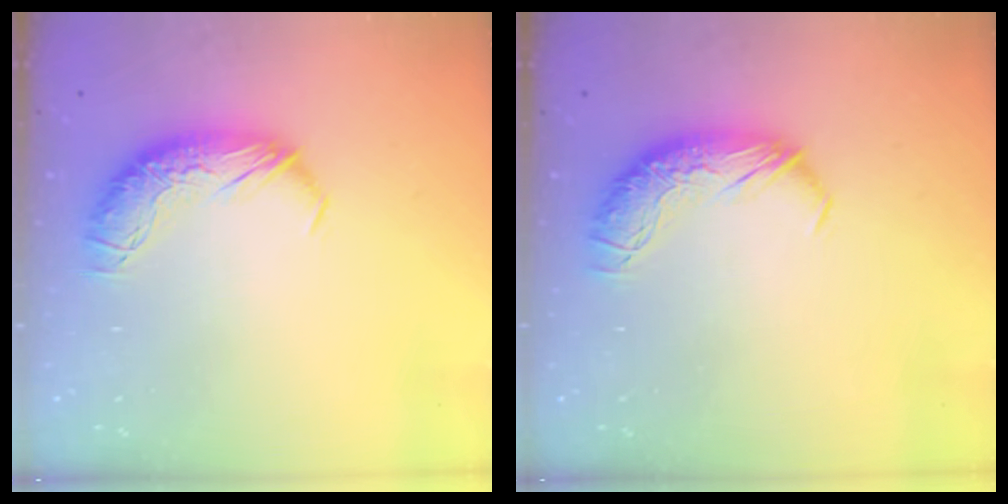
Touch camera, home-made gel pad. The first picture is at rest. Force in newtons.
{"total": 0.0}